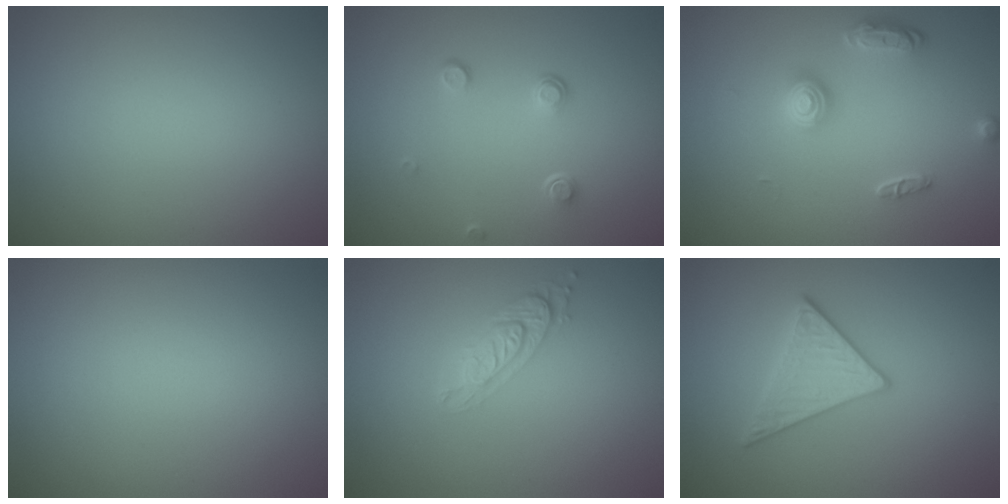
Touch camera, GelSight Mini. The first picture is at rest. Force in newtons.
{"total": 1.4, "press": 0.8, "slide": 1.2}
{"total": 2.3, "press": 1.8, "slide": 1.4}
{"total": 0.0}
{"total": 2.0, "press": 1.9, "slide": 0.6}
{"total": 2.9, "press": 2.9, "slide": 0.4}